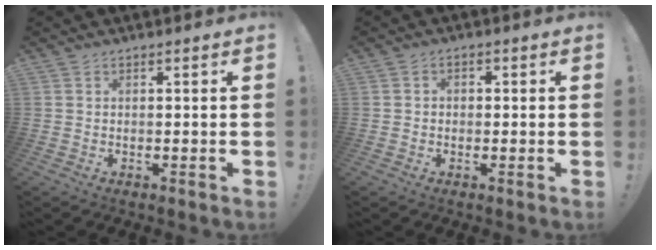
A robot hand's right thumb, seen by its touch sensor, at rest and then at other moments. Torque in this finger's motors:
{"motor_torque": [0.12, -0.13, -0.28, 0.17, 0.02]}